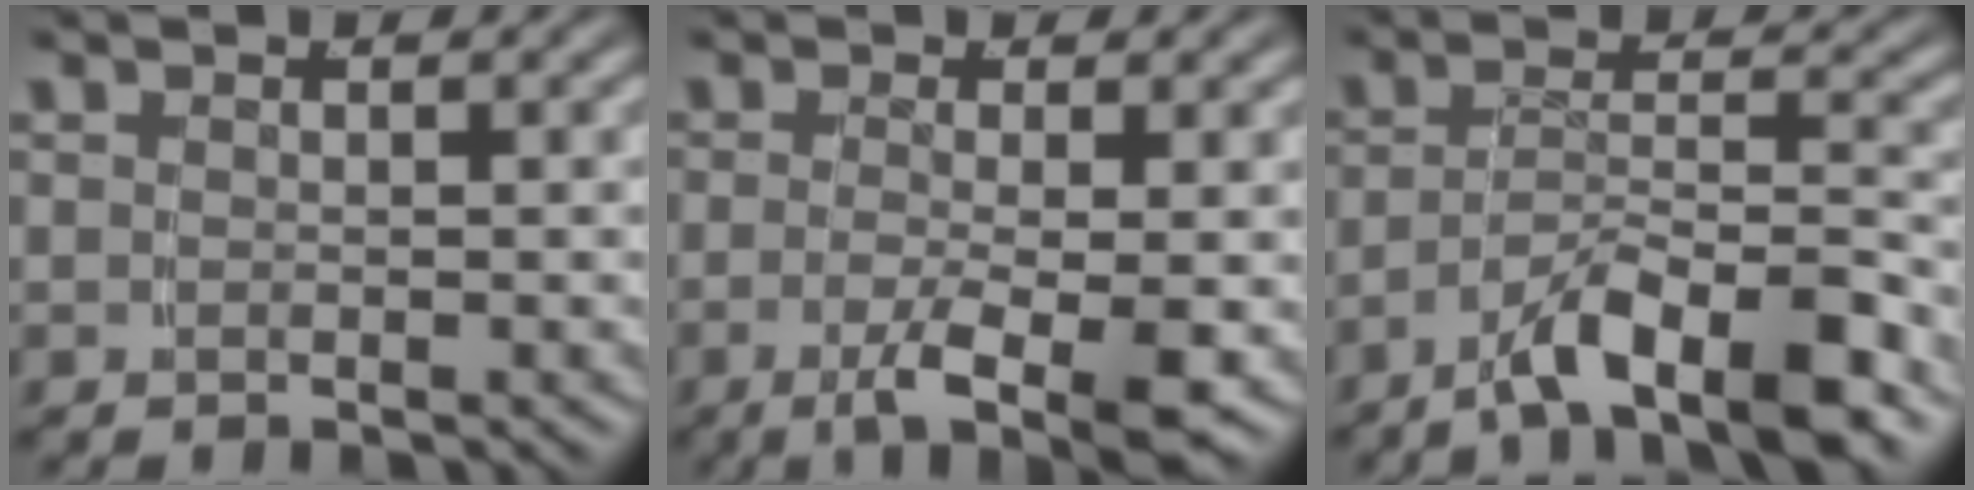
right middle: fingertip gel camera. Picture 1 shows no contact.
{"total": 5.7, "force": [-3.6, 0.8, 4.3], "torque": [-0.077, -0.037, -0.043]}
{"total": 6.0, "force": [-3.9, 1.8, 4.2], "torque": [-0.062, -0.004, -0.064]}